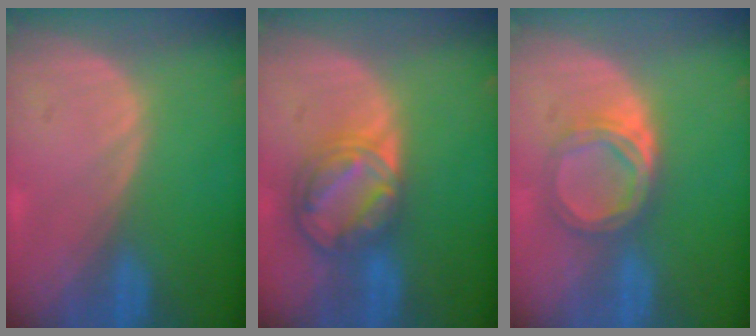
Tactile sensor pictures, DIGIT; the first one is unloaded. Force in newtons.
{"total": 8.7, "press": 7.3, "slide": 4.6}
{"total": 5.6, "press": 5.0, "slide": 2.6}